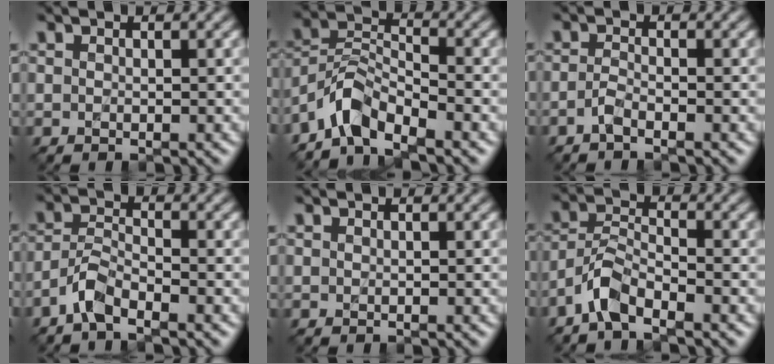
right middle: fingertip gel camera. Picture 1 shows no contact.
{"total": 4.6, "force": [-3.7, 1.6, 2.1], "torque": [-0.033, 0.005, -0.084]}
{"total": 1.3, "force": [-0.9, 0.3, 0.9], "torque": [-0.021, 0.002, -0.023]}
{"total": 3.0, "force": [-2.2, 0.8, 1.8], "torque": [-0.037, 0.007, -0.052]}
{"total": 0.0}
{"total": 3.5, "force": [-2.6, 1.1, 2.1], "torque": [-0.041, 0.009, -0.061]}